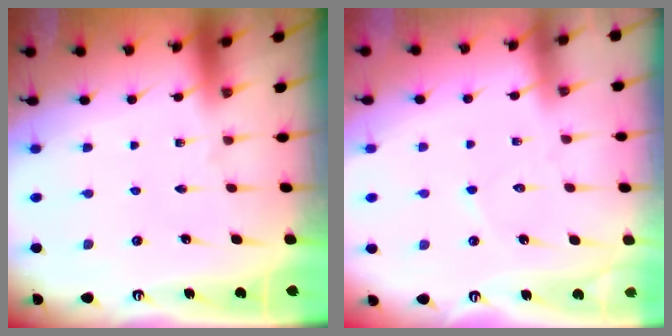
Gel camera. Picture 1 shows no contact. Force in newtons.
{"total": 2.8, "press": 2.8, "slide": 0.2}